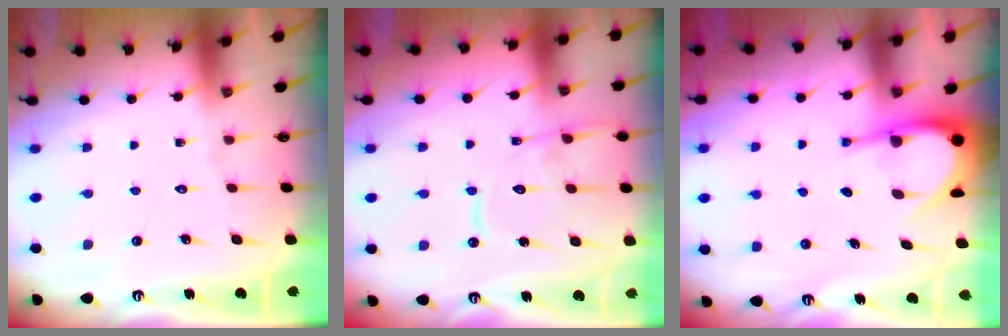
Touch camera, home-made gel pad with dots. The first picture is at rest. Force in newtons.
{"total": 13.1, "press": 13.0, "slide": 1.4}
{"total": 5.9, "press": 5.8, "slide": 0.8}